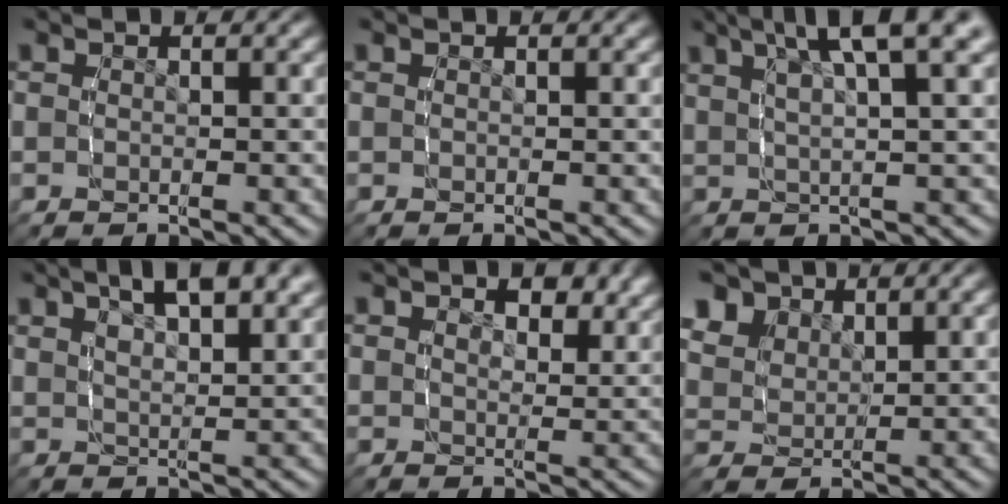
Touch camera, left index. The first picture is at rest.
{"total": 0.0}
{"total": 7.7, "force": [4.6, 1.7, 5.9], "torque": [-0.082, 0.023, 0.071]}
{"total": 6.2, "force": [4.3, 1.9, 4.0], "torque": [-0.057, 0.008, 0.074]}
{"total": 2.9, "force": [2.4, 0.9, 1.4], "torque": [-0.016, -0.007, 0.045]}
{"total": 6.8, "force": [3.6, 4.9, 3.1], "torque": [-0.066, 0.006, 0.064]}